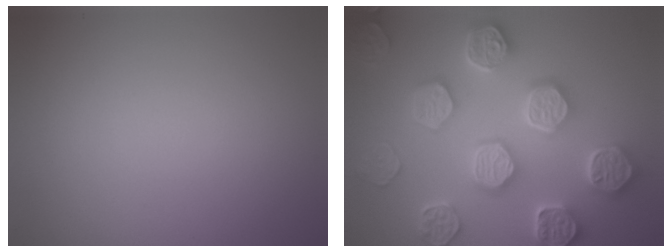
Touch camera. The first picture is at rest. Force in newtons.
{"total": 7.2, "press": 6.5, "slide": 3.1}